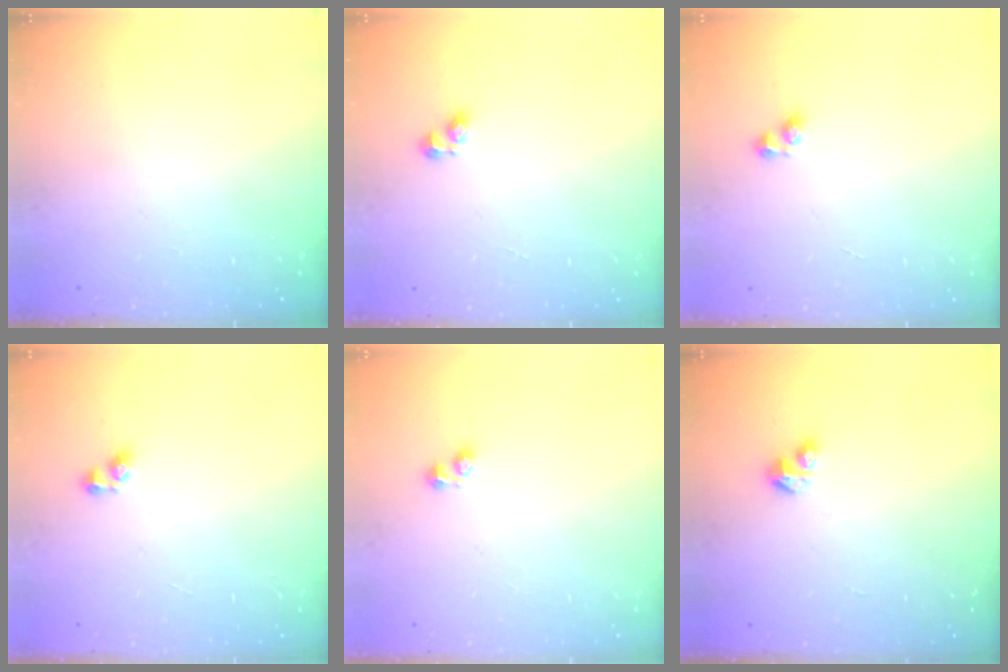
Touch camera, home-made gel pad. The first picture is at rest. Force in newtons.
{"total": 3.0, "press": 2.9, "slide": 0.6}
{"total": 2.5, "press": 2.2, "slide": 1.3}
{"total": 2.5, "press": 2.5, "slide": 0.1}
{"total": 1.9, "press": 1.9, "slide": 0.5}
{"total": 2.9, "press": 2.8, "slide": 0.6}